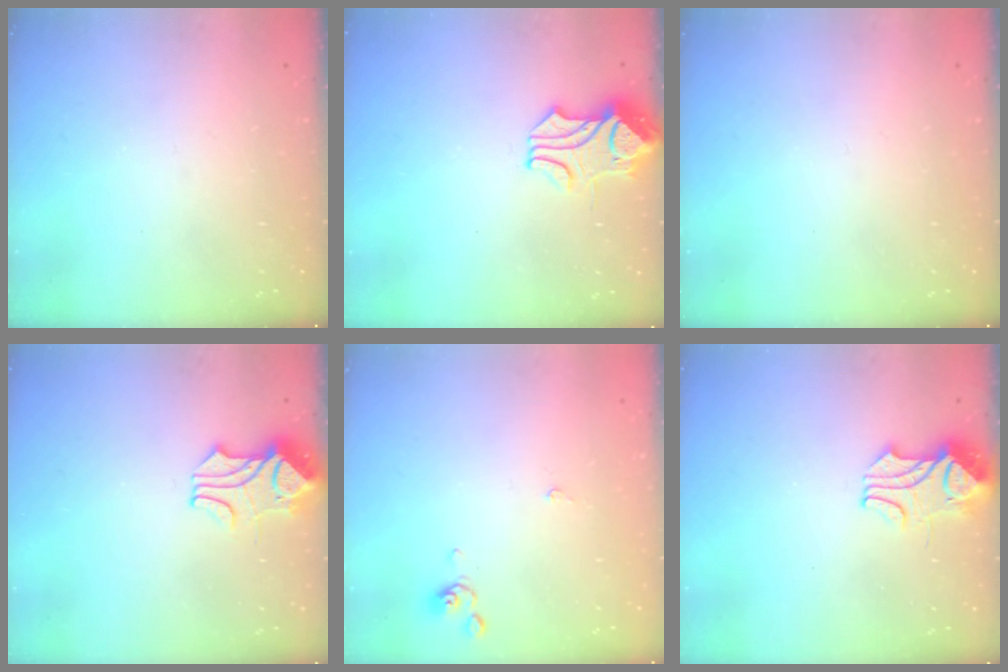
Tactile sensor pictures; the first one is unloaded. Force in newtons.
{"total": 1.1, "press": 0.5, "slide": 0.9}
{"total": 0.0}
{"total": 1.7, "press": 1.3, "slide": 1.1}
{"total": 0.0}
{"total": 2.0, "press": 1.8, "slide": 0.8}